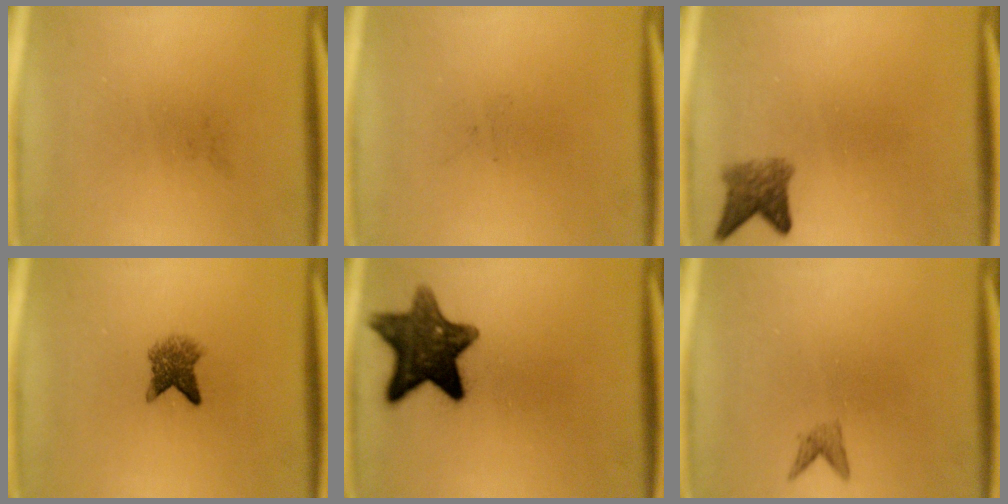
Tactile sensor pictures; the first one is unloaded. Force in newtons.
{"total": 0.0}
{"total": 3.3}
{"total": 3.6}
{"total": 12.2}
{"total": 1.1}